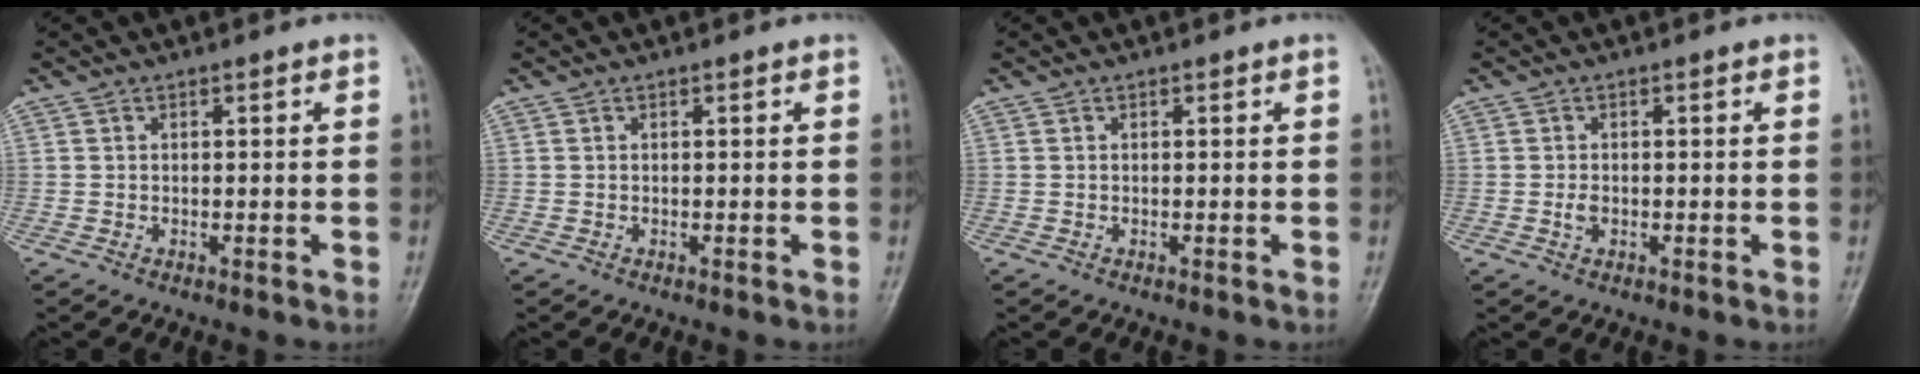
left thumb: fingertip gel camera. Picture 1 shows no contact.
{"total": 0.0}
{"total": 0.0}
{"total": 1.6, "force": [-0.3, 1.1, 1.2], "torque": [-0.023, 0.003, -0.006]}